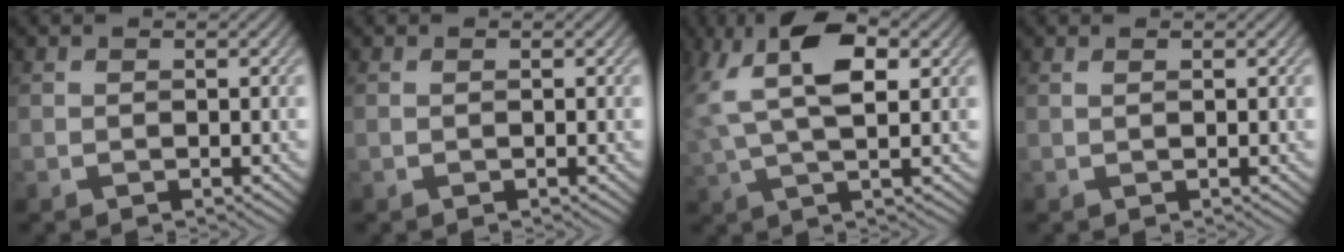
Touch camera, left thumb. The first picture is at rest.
{"total": 0.0}
{"total": 9.3, "force": [3.2, 3.5, 8.0], "torque": [-0.170, 0.012, 0.054]}
{"total": 0.7, "force": [0.3, 0.1, 0.6], "torque": [-0.010, 0.004, 0.004]}